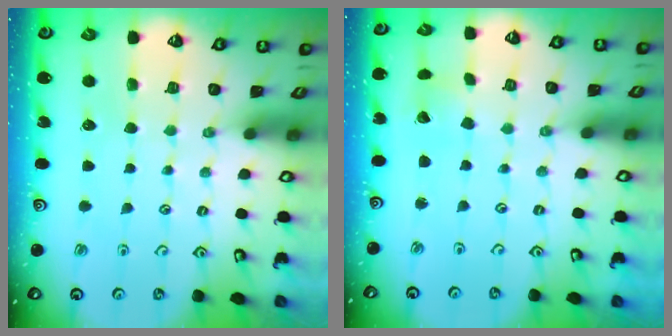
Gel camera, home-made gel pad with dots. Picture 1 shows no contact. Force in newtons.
{"total": 2.6, "press": 2.6, "slide": 0.3}